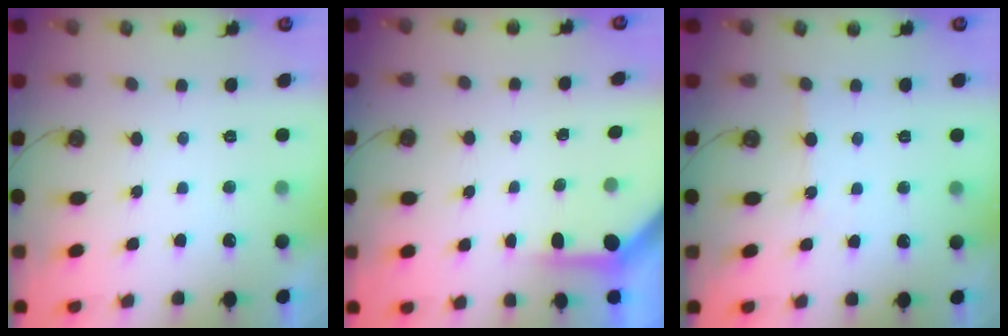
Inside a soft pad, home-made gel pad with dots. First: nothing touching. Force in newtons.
{"total": 3.5, "press": 3.5, "slide": 0.3}
{"total": 2.9, "press": 2.9, "slide": 0.5}